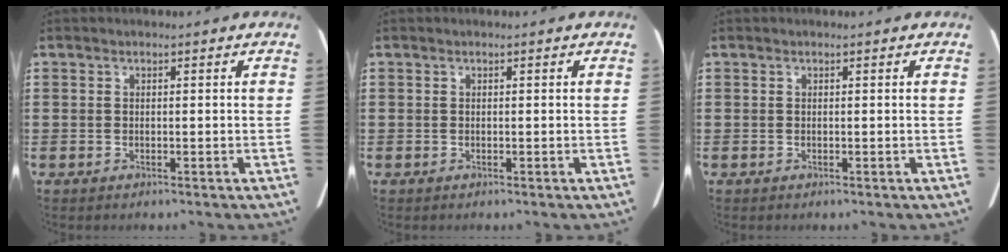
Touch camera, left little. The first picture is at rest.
{"total": 0.0}
{"total": 0.0}